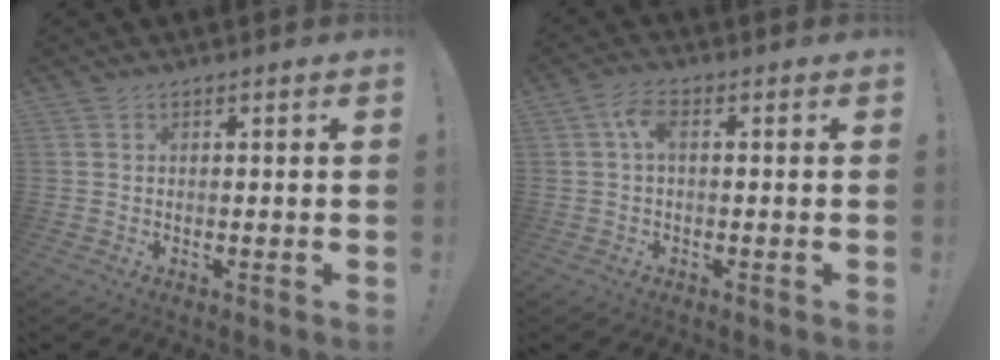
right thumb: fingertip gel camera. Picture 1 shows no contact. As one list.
[{"total": 5.0, "force": [0.5, 2.2, 4.5], "torque": [-0.099, 0.013, 0.011]}]